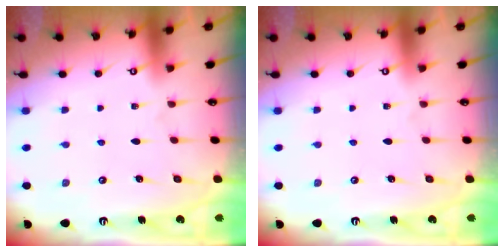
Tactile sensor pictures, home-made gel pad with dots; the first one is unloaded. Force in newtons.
{"total": 0.0}